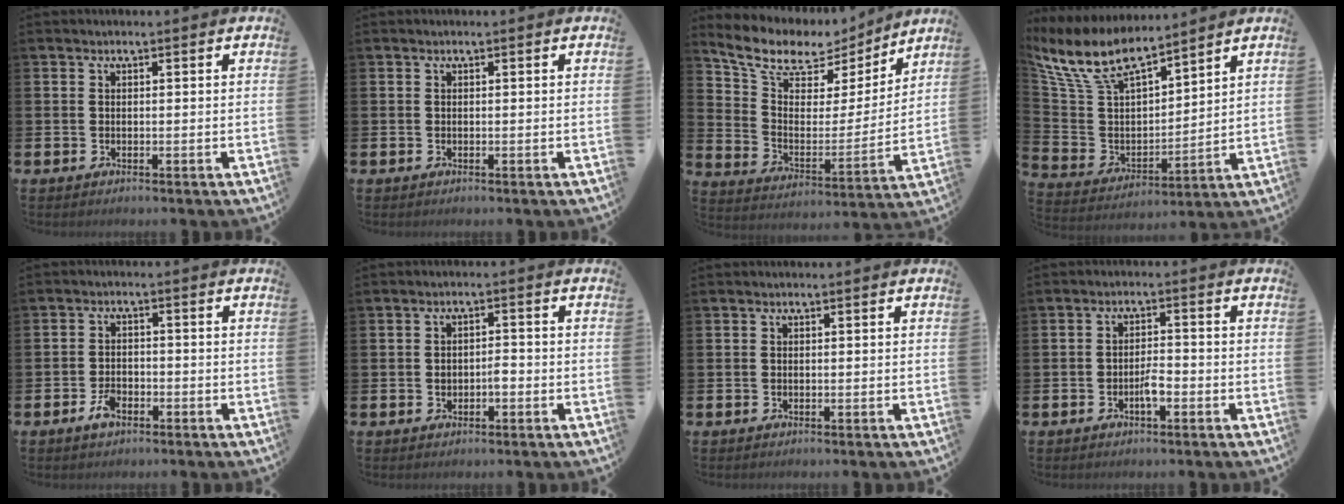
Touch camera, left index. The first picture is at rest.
{"total": 0.0}
{"total": 9.3, "force": [7.8, 4.2, 2.6], "torque": [-0.091, -0.054, 0.136]}
{"total": 10.3, "force": [8.9, 3.4, 4.0], "torque": [-0.125, -0.053, 0.158]}
{"total": 2.9, "force": [-1.6, 1.6, 1.8], "torque": [-0.039, 0.008, -0.030]}
{"total": 1.8, "force": [-0.7, 1.0, 1.3], "torque": [-0.010, -0.001, -0.018]}
{"total": 0.0}
{"total": 2.7, "force": [-1.3, 0.9, 2.1], "torque": [-0.033, 0.003, -0.026]}